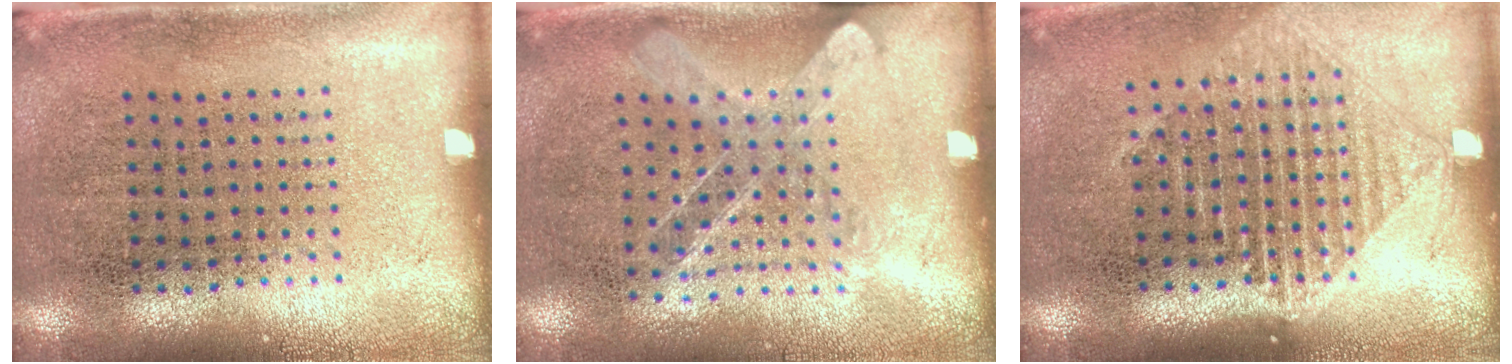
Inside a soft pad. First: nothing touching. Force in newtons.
{"total": 1.3, "press": 1.0, "slide": 0.7}
{"total": 1.4, "press": 1.3, "slide": 0.6}